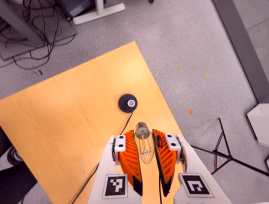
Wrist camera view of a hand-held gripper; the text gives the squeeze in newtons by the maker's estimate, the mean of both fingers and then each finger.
{"total": 19.4, "left": 21.9, "right": 17.0}